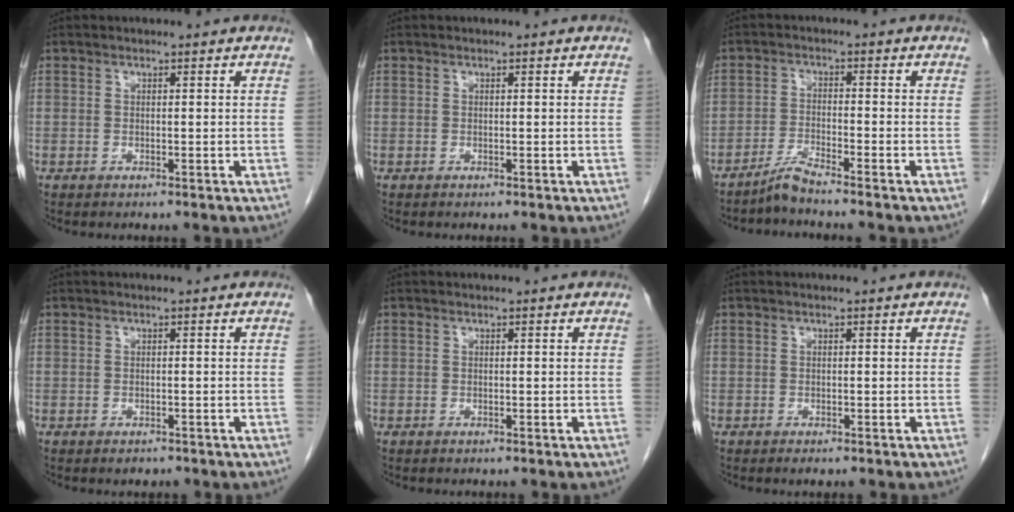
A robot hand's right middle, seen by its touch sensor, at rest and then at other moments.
{"total": 0.0}
{"total": 3.3, "force": [-3.0, -0.8, 1.1], "torque": [-0.025, -0.012, -0.063]}
{"total": 1.1, "force": [-0.8, 0.5, 0.5], "torque": [-0.009, -0.001, -0.007]}
{"total": 0.0}
{"total": 1.0, "force": [-0.7, 0.3, 0.6], "torque": [-0.006, -0.002, -0.008]}